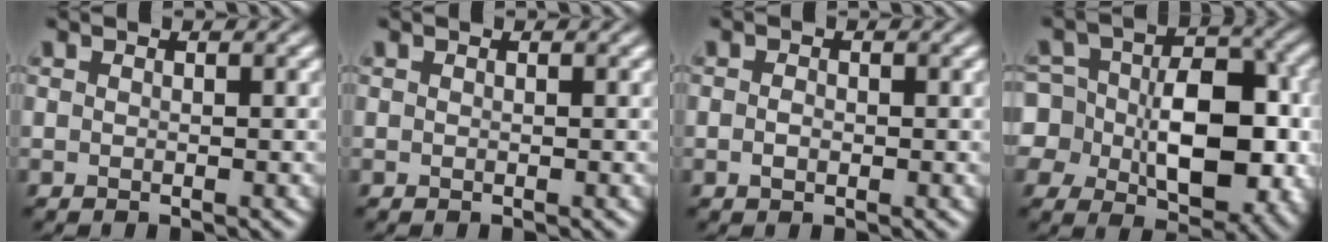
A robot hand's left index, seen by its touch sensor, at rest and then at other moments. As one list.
[{"total": 0.0}, {"total": 1.0, "force": [-0.2, 0.6, 0.8], "torque": [-0.017, 0.001, -0.006]}, {"total": 11.0, "force": [-1.4, 8.2, 7.2], "torque": [-0.082, 0.004, -0.031]}]